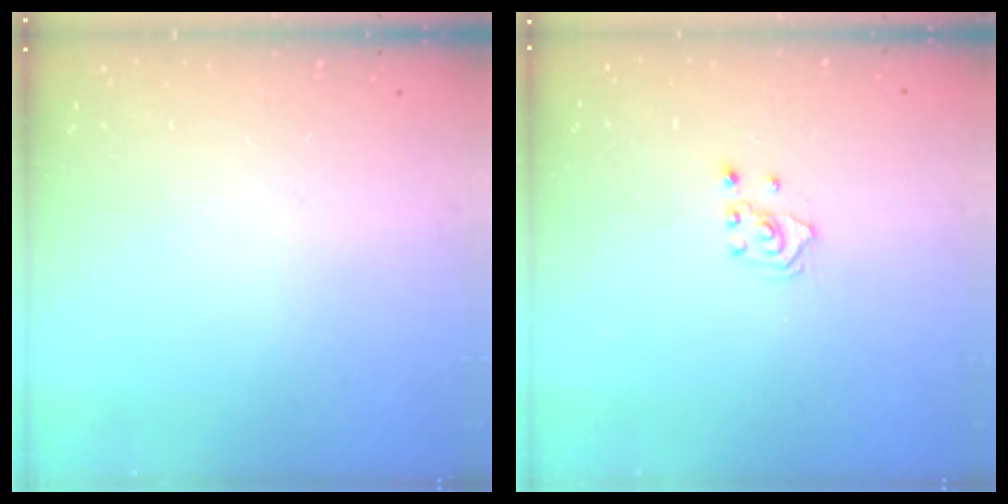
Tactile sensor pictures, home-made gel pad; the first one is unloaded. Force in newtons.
{"total": 2.0, "press": 1.8, "slide": 0.9}